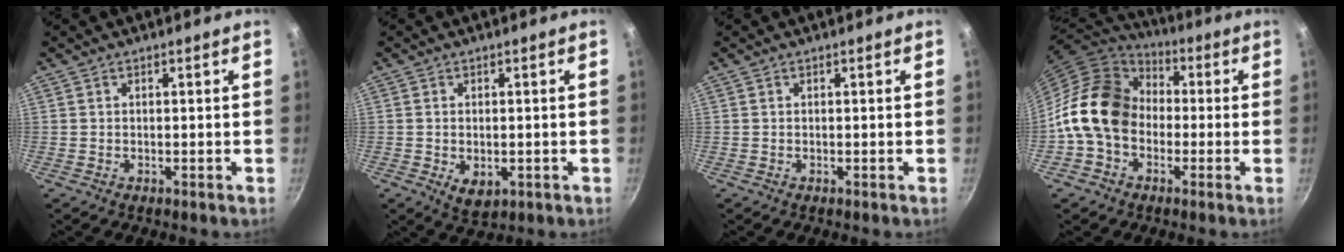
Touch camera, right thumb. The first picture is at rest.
{"total": 4.6, "force": [-0.9, 2.9, 3.4], "torque": [-0.049, -0.012, -0.008]}
{"total": 0.0}
{"total": 15.5, "force": [-1.3, 12.1, 9.5], "torque": [-0.133, 0.039, -0.041]}